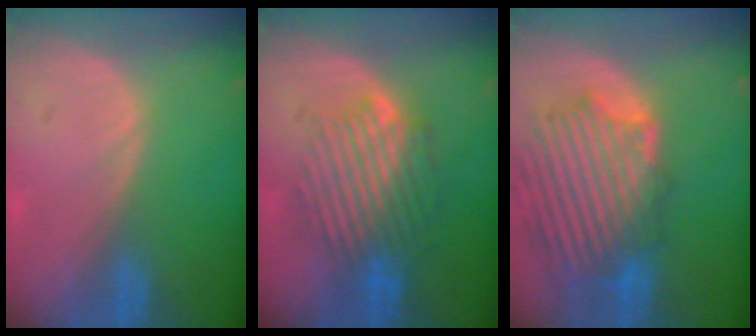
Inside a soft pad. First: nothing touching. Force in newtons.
{"total": 8.9, "press": 8.3, "slide": 3.2}
{"total": 11.4, "press": 10.8, "slide": 3.5}